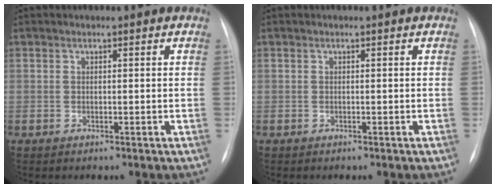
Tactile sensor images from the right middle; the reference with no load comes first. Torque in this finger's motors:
{"motor_torque": [-0.35, -0.28, -0.01, 0.01]}